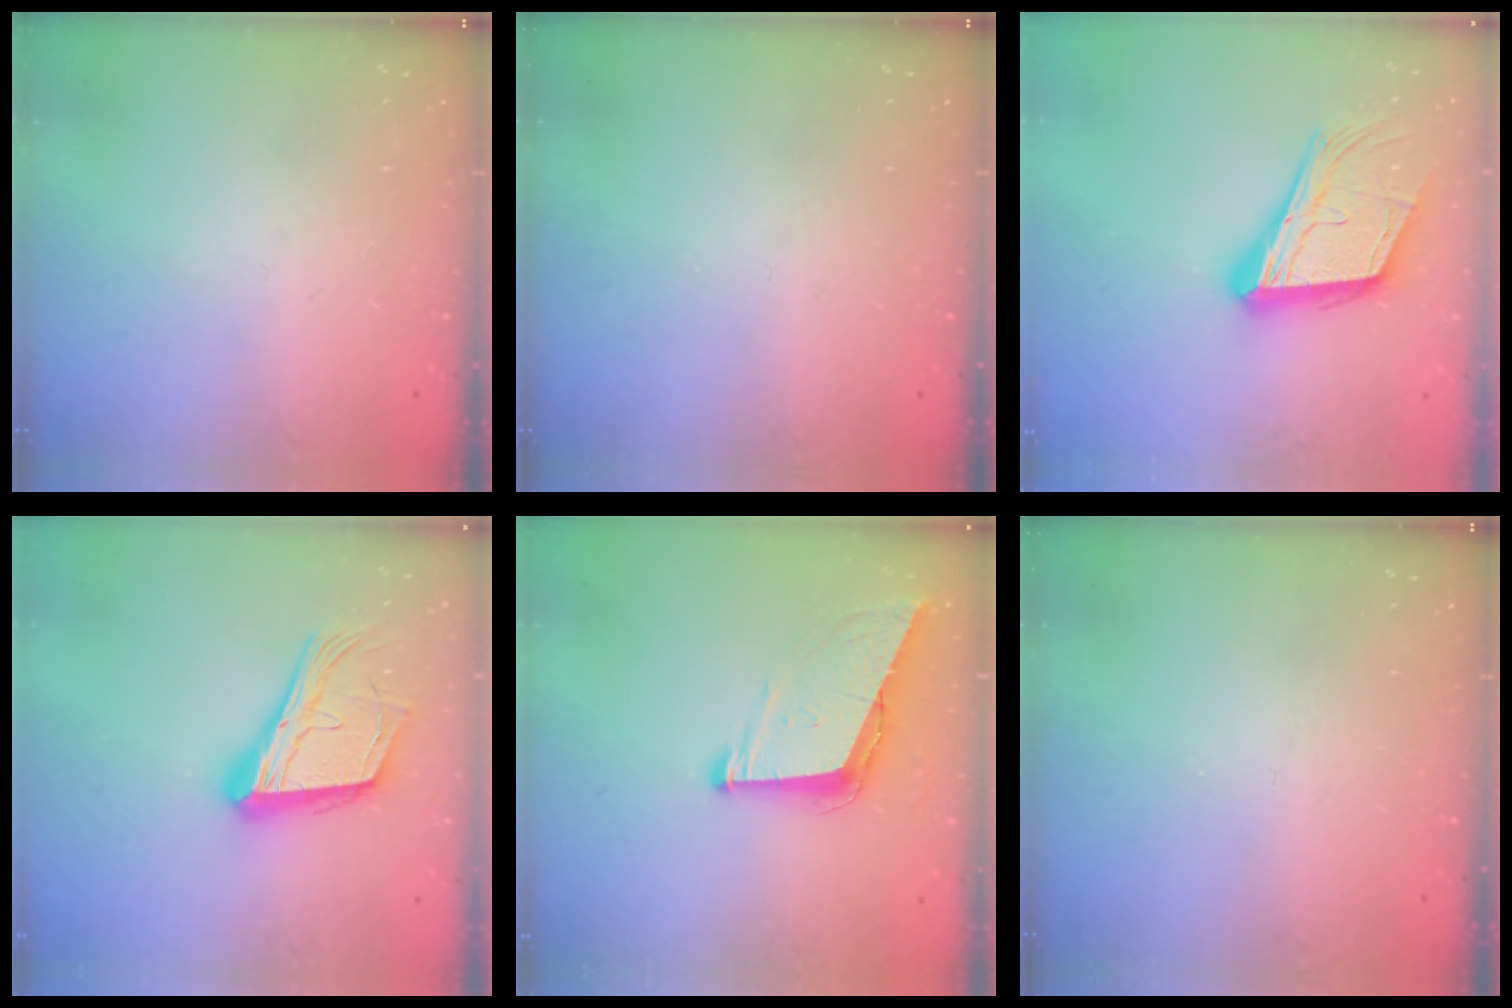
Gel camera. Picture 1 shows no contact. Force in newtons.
{"total": 0.0}
{"total": 18.7, "press": 18.4, "slide": 3.0}
{"total": 18.8, "press": 18.5, "slide": 3.2}
{"total": 9.0, "press": 8.6, "slide": 2.6}
{"total": 0.0}